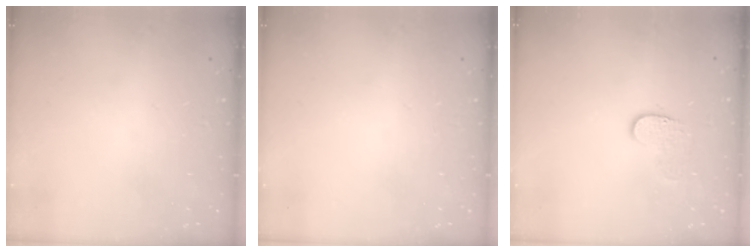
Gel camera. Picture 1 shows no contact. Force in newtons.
{"total": 0.0}
{"total": 5.1, "press": 5.1, "slide": 0.5}